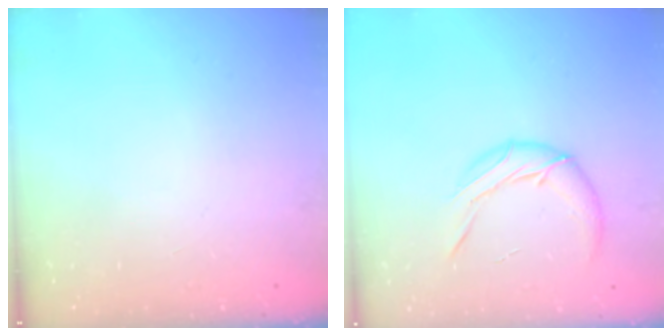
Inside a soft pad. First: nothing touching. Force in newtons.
{"total": 11.2, "press": 10.9, "slide": 2.4}